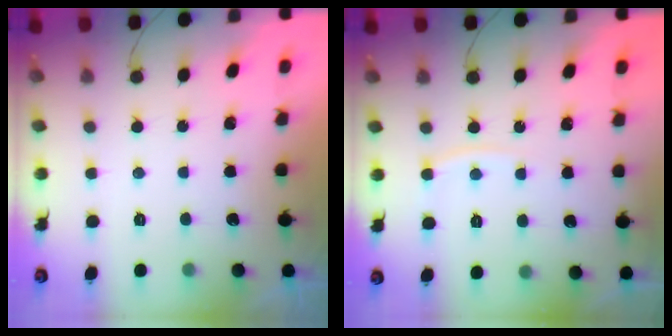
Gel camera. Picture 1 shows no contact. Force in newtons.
{"total": 4.5, "press": 4.4, "slide": 0.5}